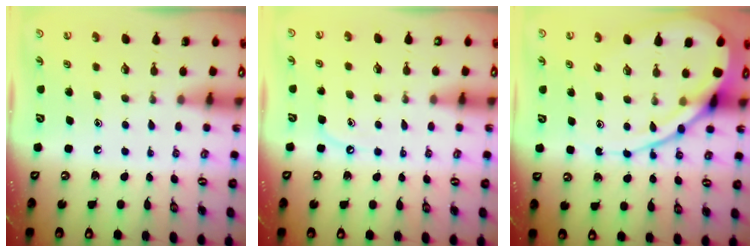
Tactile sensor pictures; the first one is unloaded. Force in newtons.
{"total": 3.8, "press": 3.8, "slide": 0.2}
{"total": 12.7, "press": 12.6, "slide": 1.2}